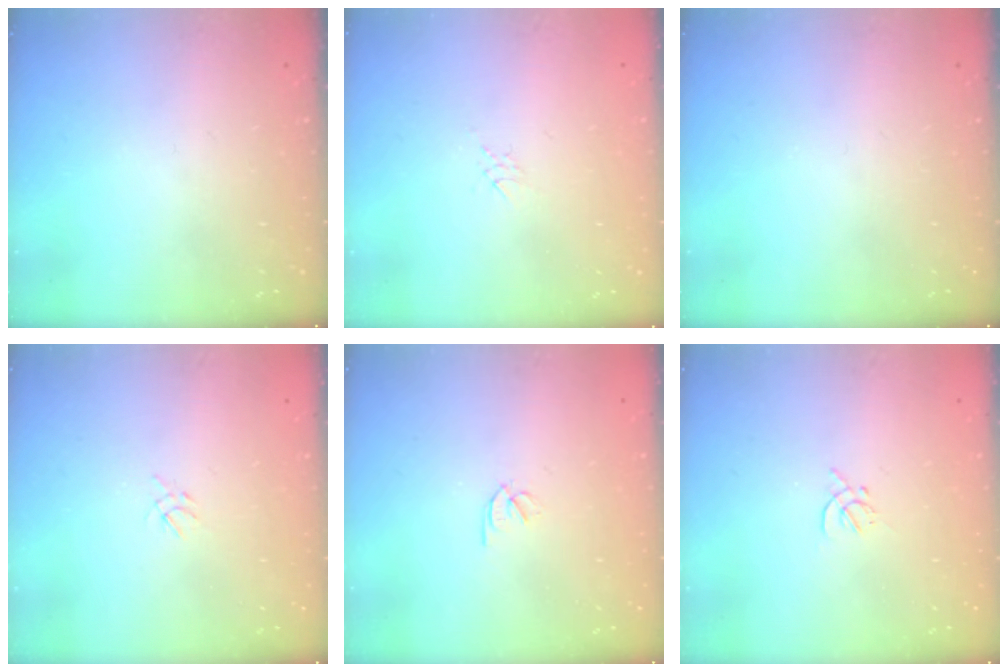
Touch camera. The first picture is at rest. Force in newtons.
{"total": 2.2, "press": 2.2, "slide": 0.4}
{"total": 0.0}
{"total": 2.2, "press": 2.2, "slide": 0.5}
{"total": 1.8, "press": 1.7, "slide": 0.5}
{"total": 1.4, "press": 1.3, "slide": 0.5}